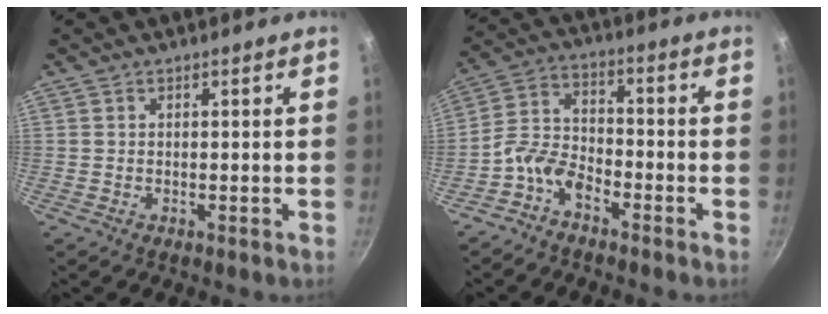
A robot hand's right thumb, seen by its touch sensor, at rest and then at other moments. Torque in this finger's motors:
{"motor_torque": [1.14, 0.62, 0.45, -0.64, 0.13]}